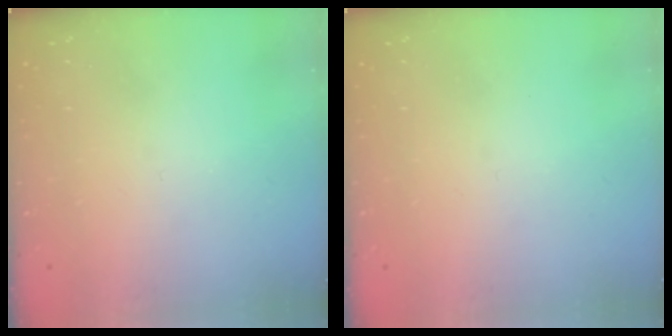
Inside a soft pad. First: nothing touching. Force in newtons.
{"total": 0.0}